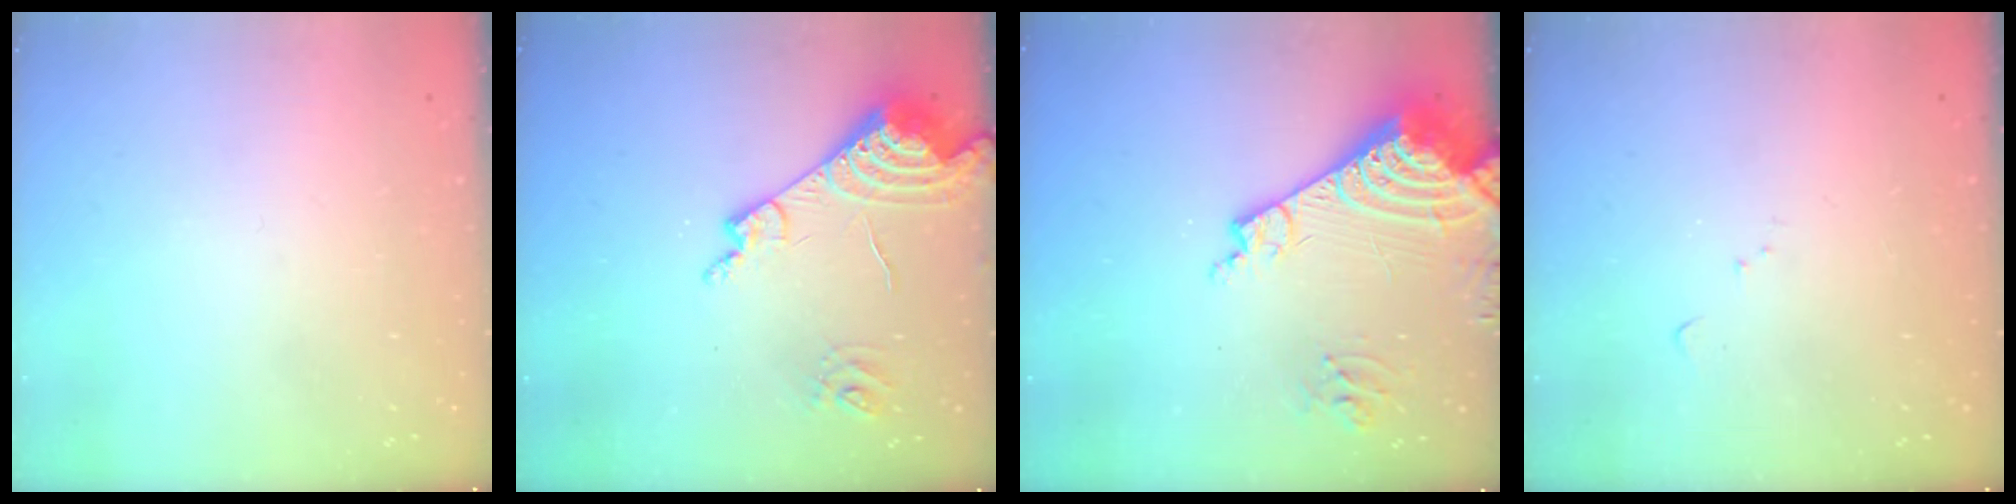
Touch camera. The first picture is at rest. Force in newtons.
{"total": 13.6, "press": 13.6, "slide": 1.5}
{"total": 14.7, "press": 14.6, "slide": 1.9}
{"total": 4.5, "press": 4.4, "slide": 0.5}